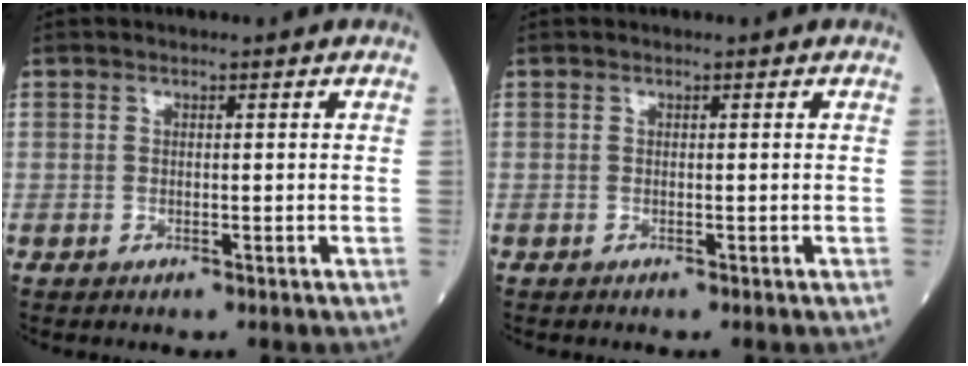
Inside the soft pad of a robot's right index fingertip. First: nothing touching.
{"total": 0.0}